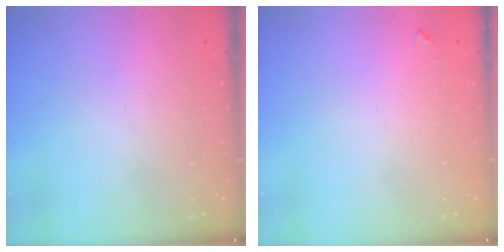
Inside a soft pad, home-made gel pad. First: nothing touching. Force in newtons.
{"total": 3.5, "press": 3.5, "slide": 0.2}